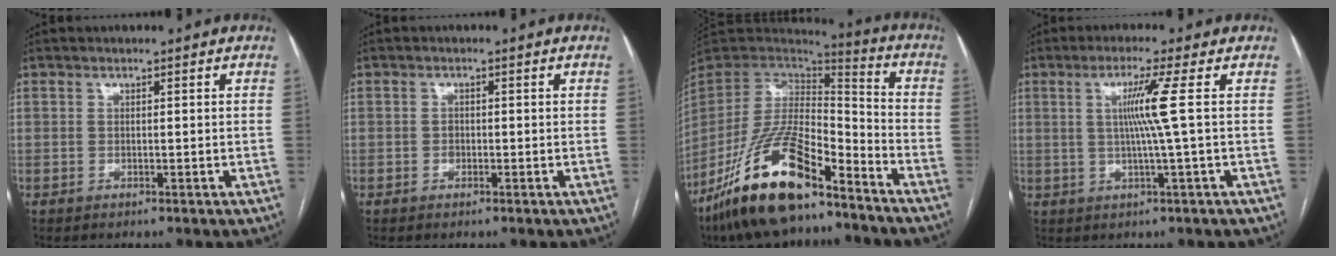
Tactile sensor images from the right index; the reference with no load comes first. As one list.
[{"total": 1.0, "force": [-0.2, 0.8, 0.5], "torque": [-0.006, 0.003, -0.004]}, {"total": 20.1, "force": [-13.4, 6.0, 13.7], "torque": [-0.276, -0.013, -0.243]}, {"total": 5.8, "force": [0.8, -1.9, 5.4], "torque": [-0.104, -0.002, 0.017]}]